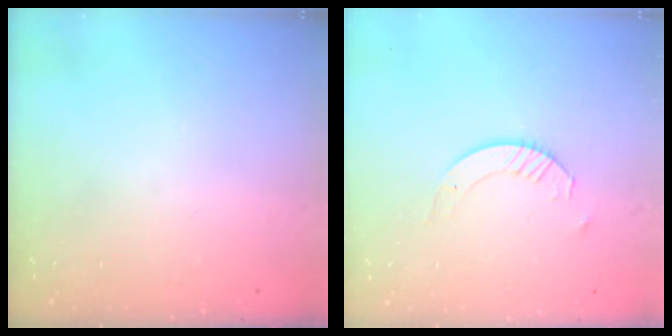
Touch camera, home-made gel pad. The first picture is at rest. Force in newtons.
{"total": 4.1, "press": 4.1, "slide": 0.4}